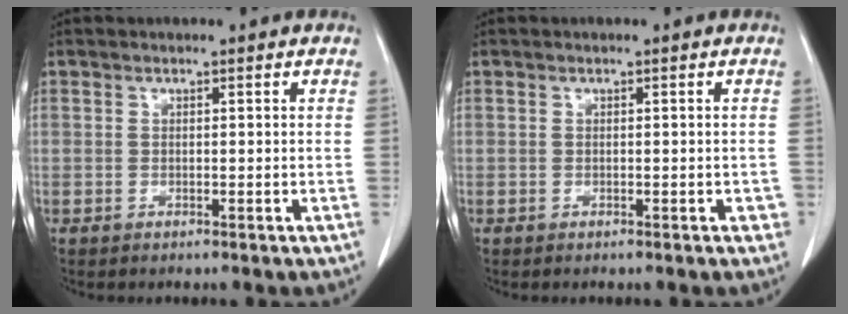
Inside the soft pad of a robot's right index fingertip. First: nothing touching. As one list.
[{"total": 1.0, "force": [-0.4, 0.5, 0.7], "torque": [-0.003, 0.001, -0.003]}]